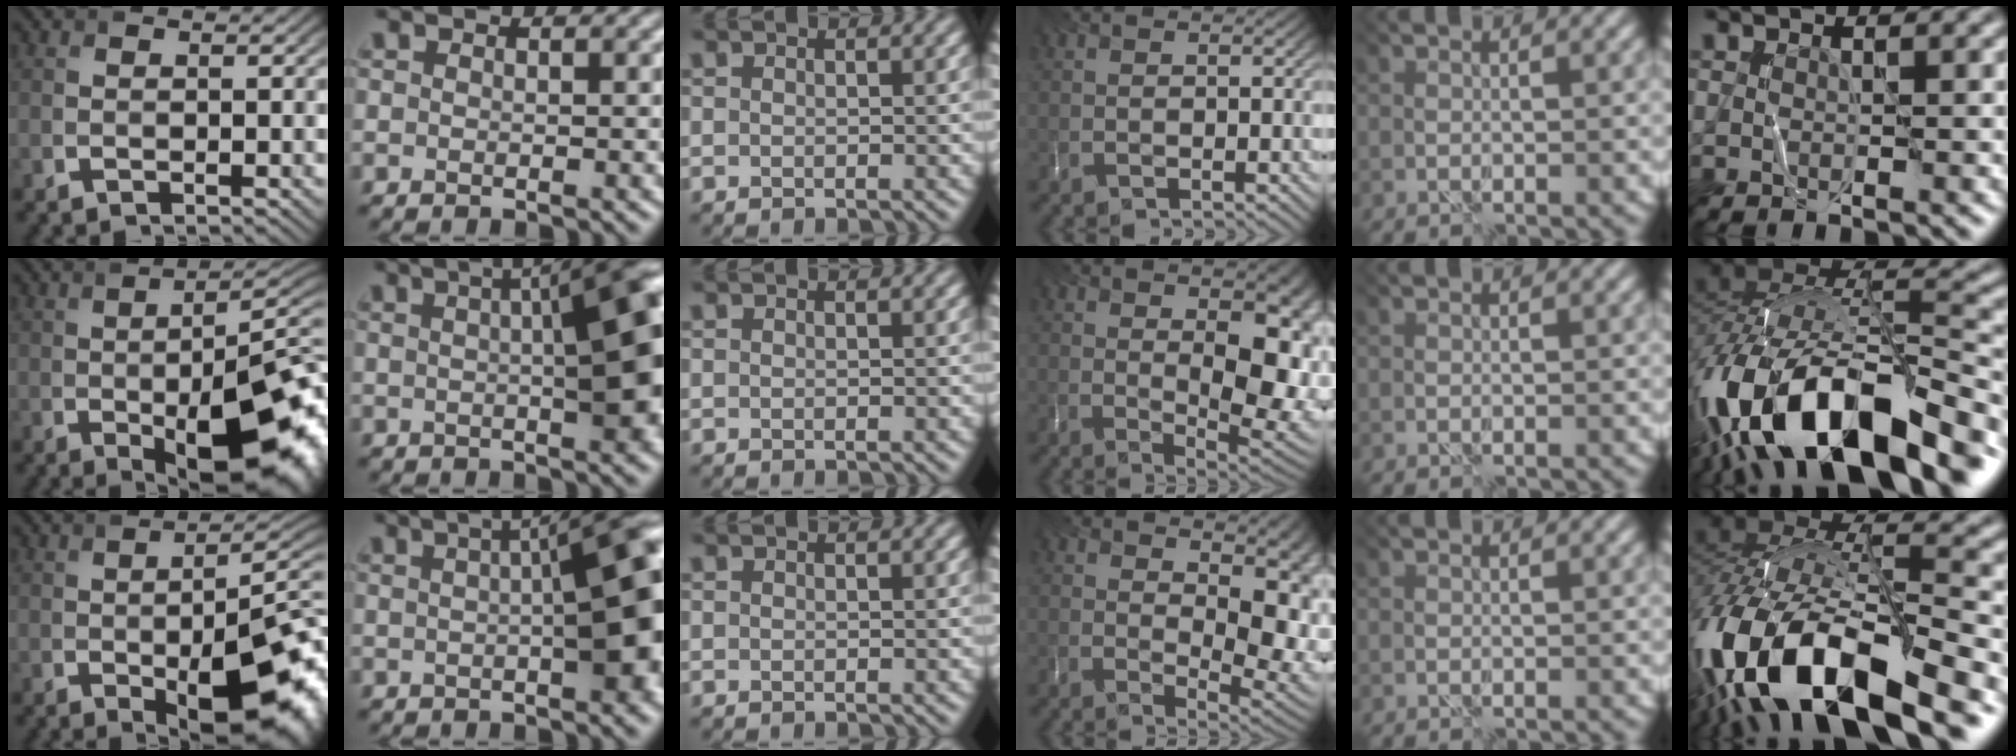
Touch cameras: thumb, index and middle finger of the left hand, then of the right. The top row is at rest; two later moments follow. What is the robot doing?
{"motion": "wrap", "object": "string"}